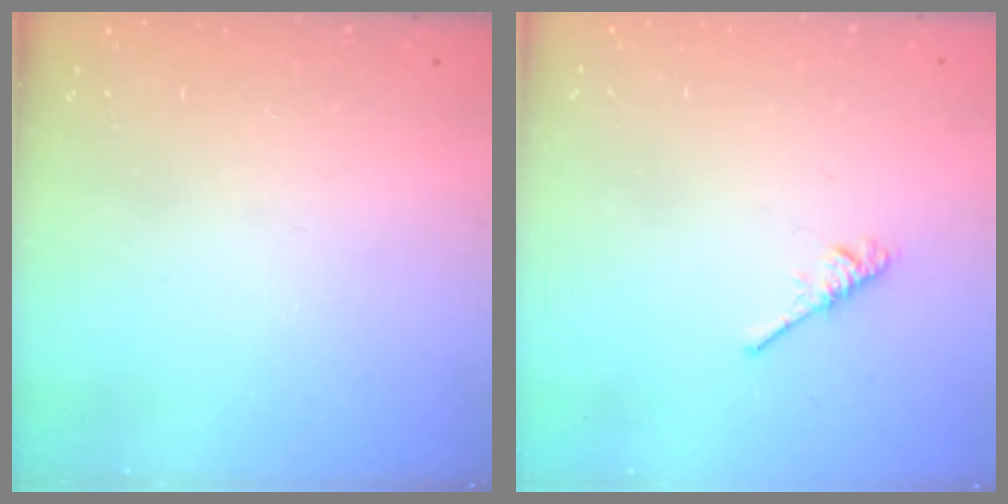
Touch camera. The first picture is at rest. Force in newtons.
{"total": 1.9, "press": 1.9, "slide": 0.4}